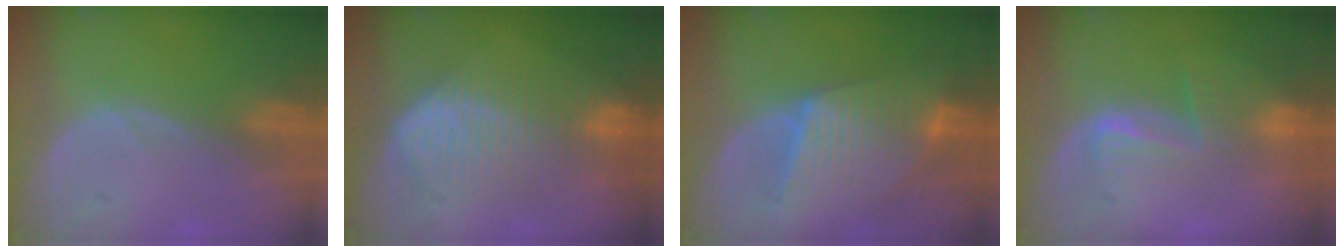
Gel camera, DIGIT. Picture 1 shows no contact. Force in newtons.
{"total": 8.7, "press": 8.7, "slide": 0.2}
{"total": 8.4, "press": 8.4, "slide": 0.5}
{"total": 4.6, "press": 4.4, "slide": 1.4}